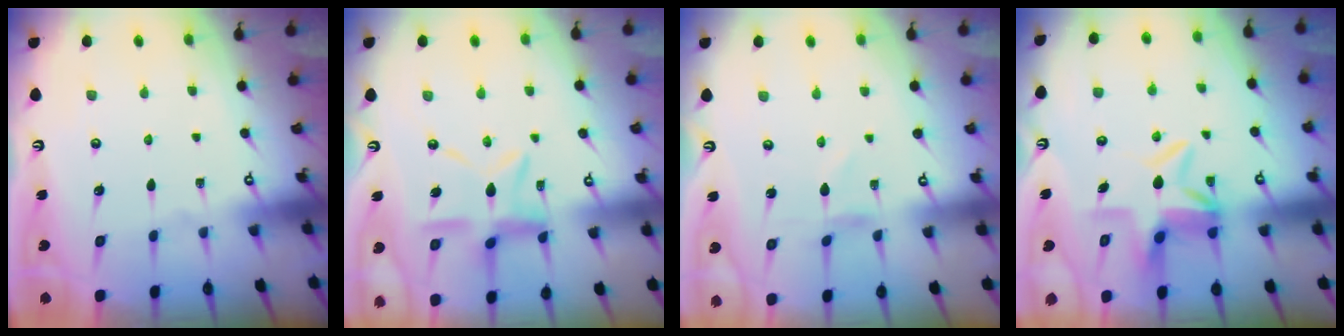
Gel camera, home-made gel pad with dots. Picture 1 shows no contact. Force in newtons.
{"total": 10.9, "press": 10.8, "slide": 1.0}
{"total": 0.0}
{"total": 6.6, "press": 6.2, "slide": 2.3}